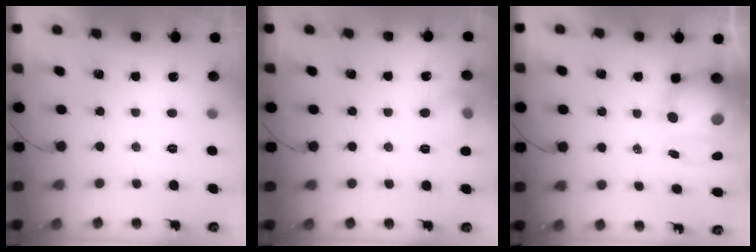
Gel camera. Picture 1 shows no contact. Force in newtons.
{"total": 7.6, "press": 7.6, "slide": 0.9}
{"total": 11.8, "press": 11.4, "slide": 2.7}